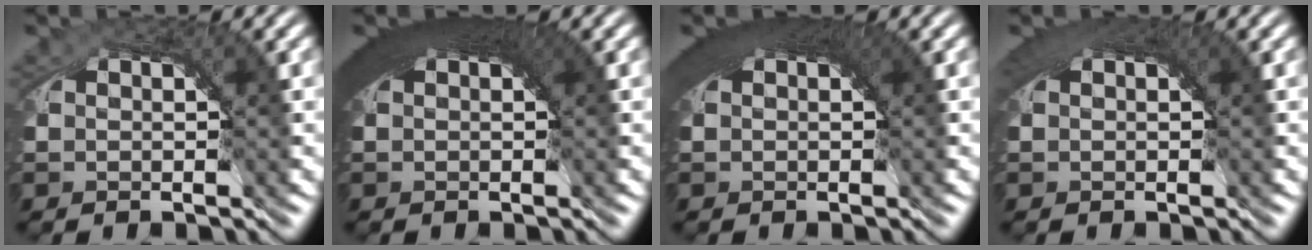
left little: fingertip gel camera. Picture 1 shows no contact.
{"total": 7.0, "force": [2.0, 2.7, 6.2], "torque": [-0.079, 0.017, 0.022]}
{"total": 5.6, "force": [1.9, 1.9, 4.9], "torque": [-0.057, 0.016, 0.020]}
{"total": 2.8, "force": [0.9, 0.9, 2.5], "torque": [-0.029, 0.002, 0.012]}